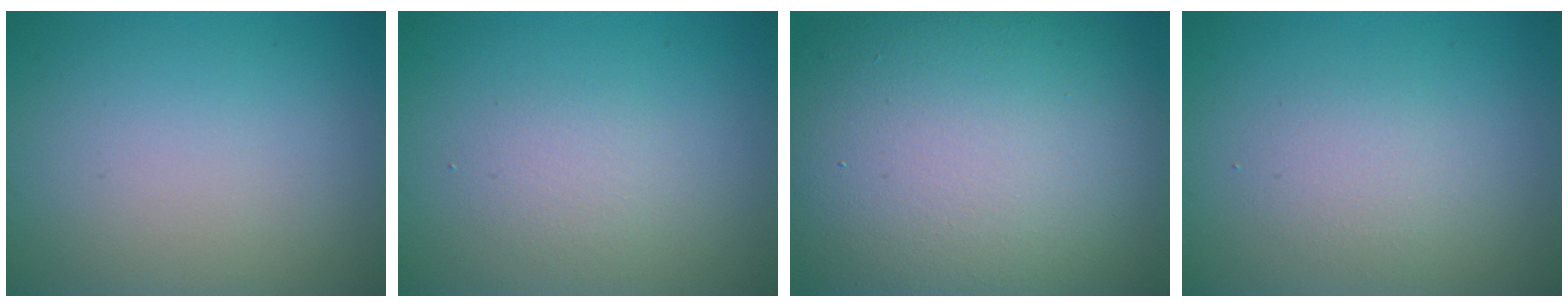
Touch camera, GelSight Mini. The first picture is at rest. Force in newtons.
{"total": 1.5, "press": 1.5, "slide": 0.1}
{"total": 17.0, "press": 16.9, "slide": 1.3}
{"total": 1.9, "press": 1.9, "slide": 0.1}